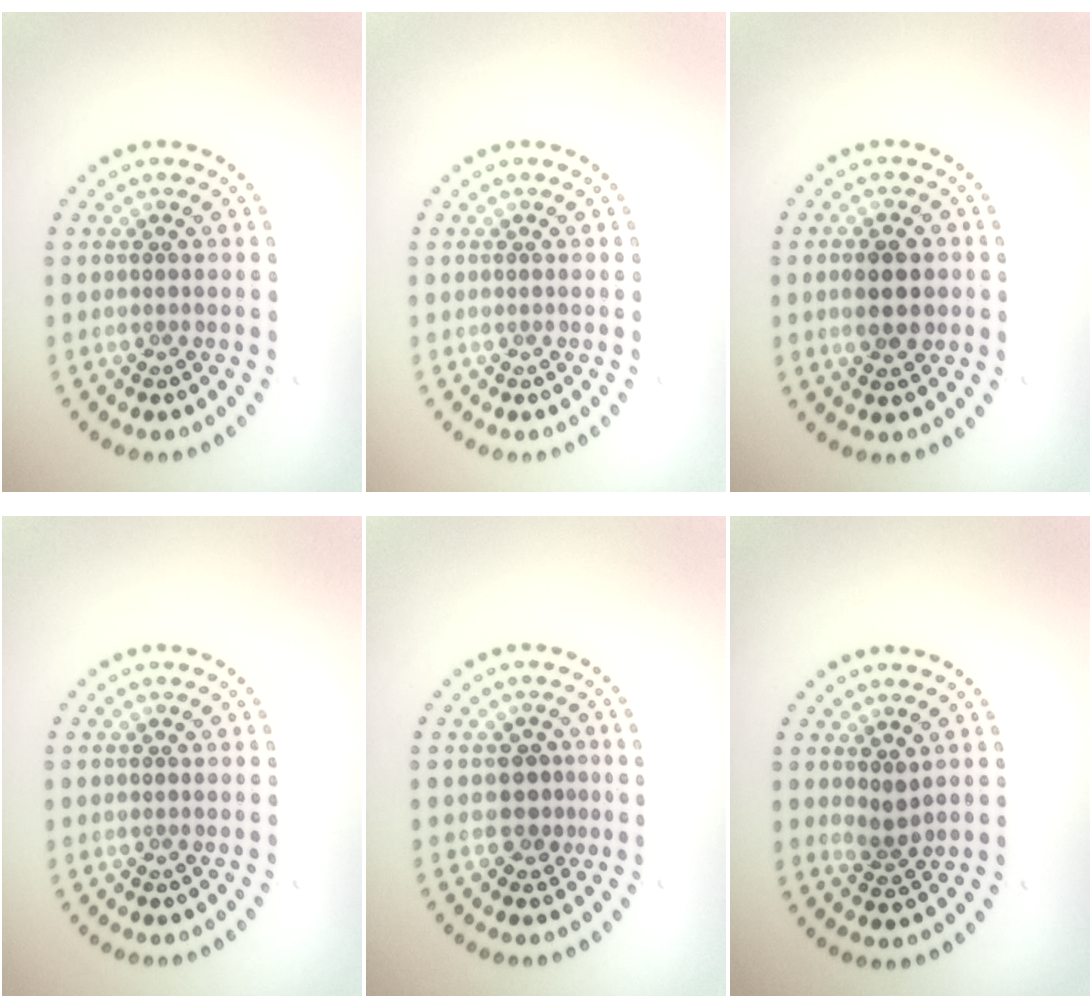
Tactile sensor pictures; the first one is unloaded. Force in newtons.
{"total": 0.0}
{"total": 3.7, "press": 3.7, "slide": 0.2}
{"total": 0.0}
{"total": 2.0, "press": 1.6, "slide": 1.2}
{"total": 1.6, "press": 1.3, "slide": 0.9}